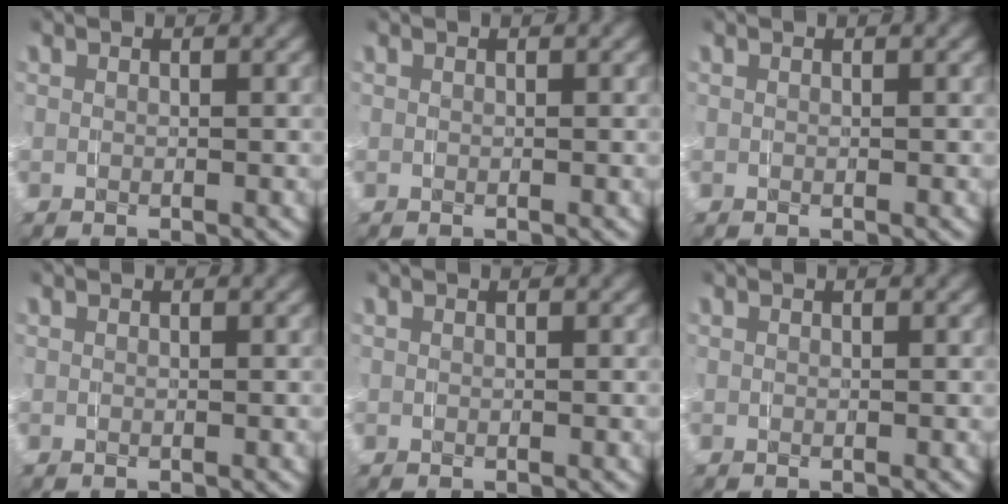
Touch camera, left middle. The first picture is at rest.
{"total": 0.0}
{"total": 0.0}
{"total": 0.0}
{"total": 0.0}
{"total": 0.0}